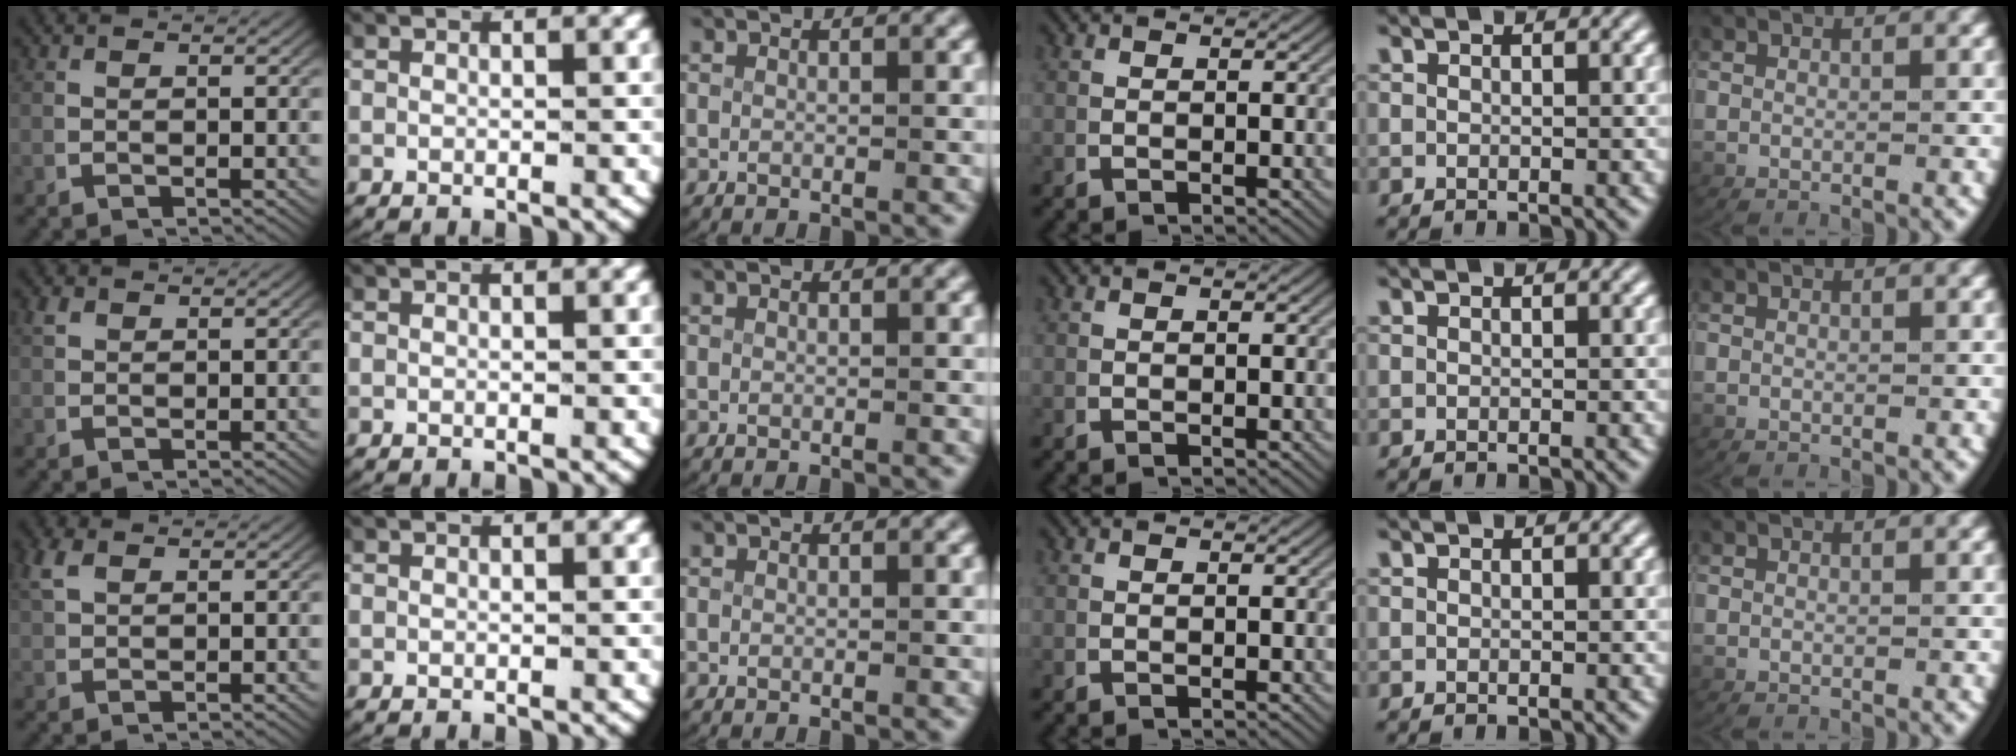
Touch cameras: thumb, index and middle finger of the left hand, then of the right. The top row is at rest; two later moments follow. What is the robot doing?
{"motion": "lift_and_place", "object": "paper"}